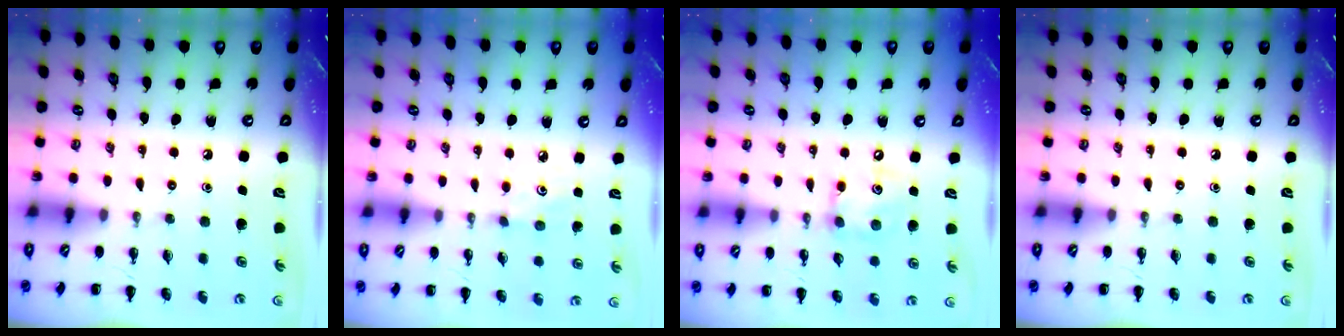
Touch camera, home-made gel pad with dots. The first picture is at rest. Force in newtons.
{"total": 2.8, "press": 2.7, "slide": 0.8}
{"total": 7.4, "press": 7.4, "slide": 1.0}
{"total": 0.0}